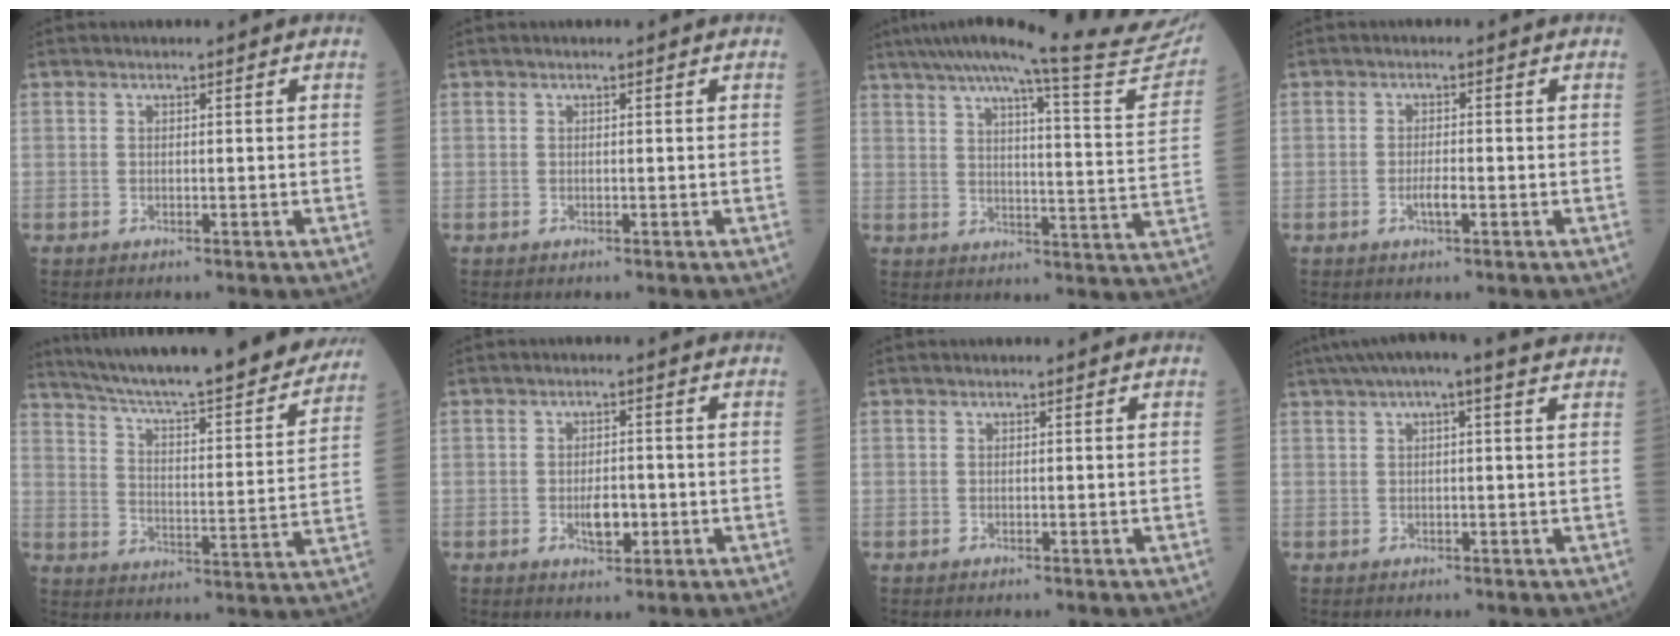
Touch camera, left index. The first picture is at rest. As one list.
[{"total": 0.0}, {"total": 22.5, "force": [20.6, -1.0, 9.0], "torque": [-0.138, -0.076, 0.255]}, {"total": 2.1, "force": [-0.8, 0.3, 1.9], "torque": [-0.037, -0.001, -0.013]}, {"total": 28.7, "force": [25.5, 3.1, 13.0], "torque": [-0.207, -0.039, 0.340]}, {"total": 3.6, "force": [-1.0, 1.6, 3.1], "torque": [-0.057, 0.001, -0.012]}, {"total": 0.0}, {"total": 8.0, "force": [5.9, 0.8, 5.4], "torque": [-0.097, 0.045, 0.078]}]